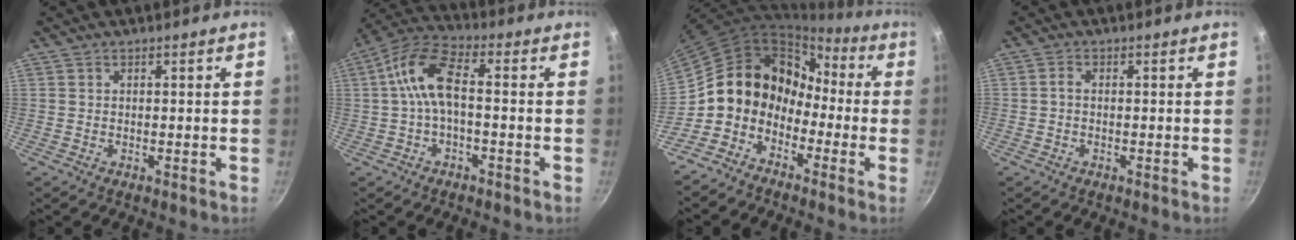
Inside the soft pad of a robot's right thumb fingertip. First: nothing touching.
{"total": 9.4, "force": [-0.6, 4.3, 8.4], "torque": [-0.172, 0.037, -0.023]}
{"total": 12.4, "force": [-3.8, 10.1, 6.0], "torque": [-0.062, 0.064, -0.089]}
{"total": 1.2, "force": [-0.2, 0.5, 1.1], "torque": [-0.033, 0.007, -0.008]}